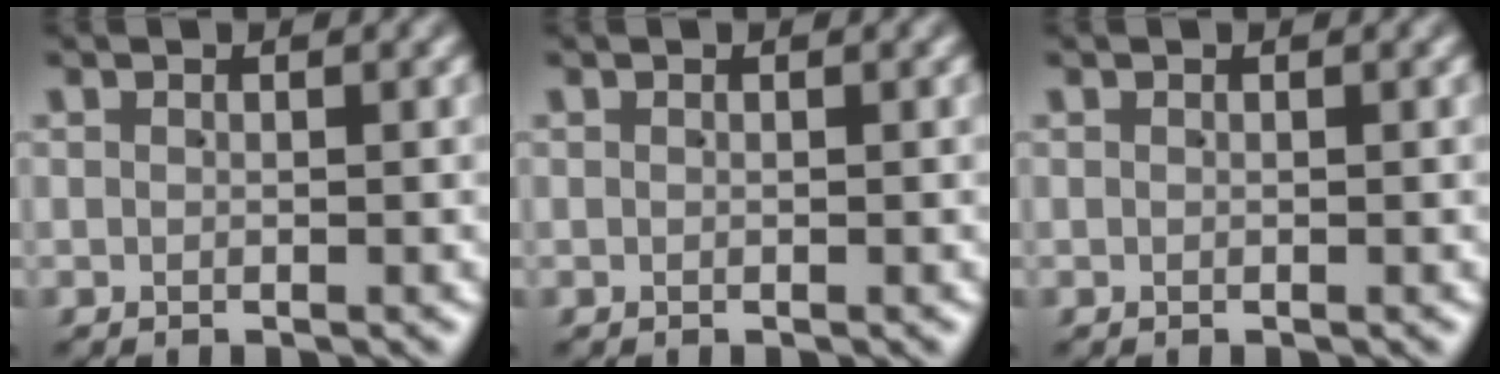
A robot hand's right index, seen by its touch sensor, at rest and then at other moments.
{"total": 0.0}
{"total": 0.0}